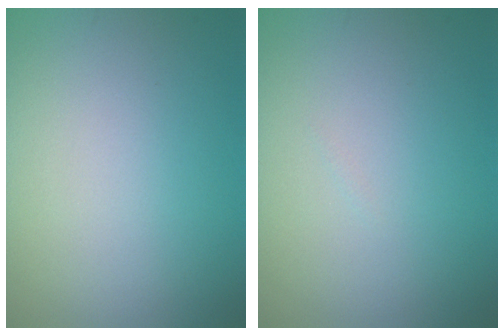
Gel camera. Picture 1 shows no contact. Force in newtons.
{"total": 0.0}